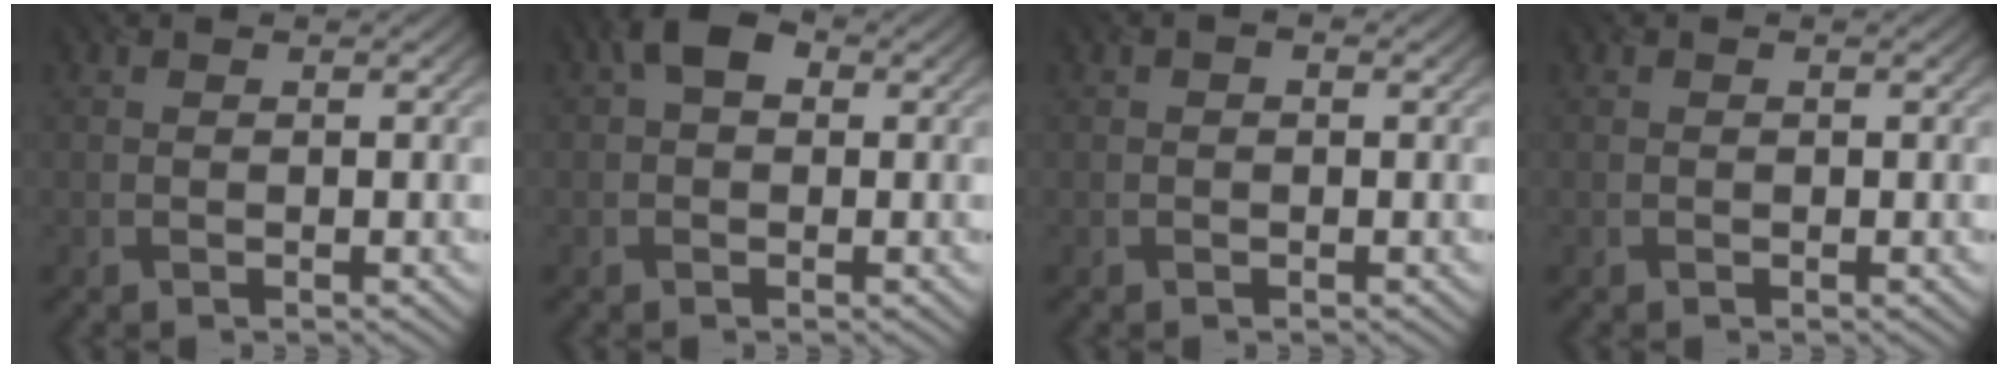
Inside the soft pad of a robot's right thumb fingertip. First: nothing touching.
{"total": 3.7, "force": [0.8, 2.6, 2.5], "torque": [-0.038, 0.010, 0.002]}
{"total": 0.7, "force": [0.0, 0.4, 0.5], "torque": [-0.002, 0.002, -0.001]}
{"total": 0.0}